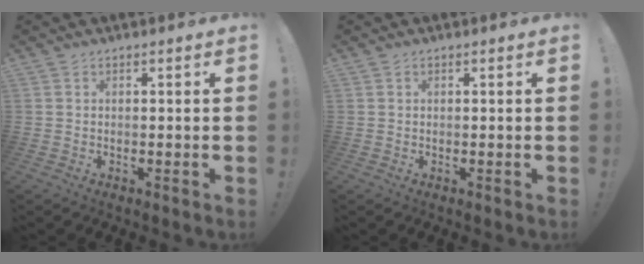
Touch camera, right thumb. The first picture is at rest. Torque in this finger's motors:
{"motor_torque": [-0.18, -0.32, 0.06, 0.34, 0.00]}